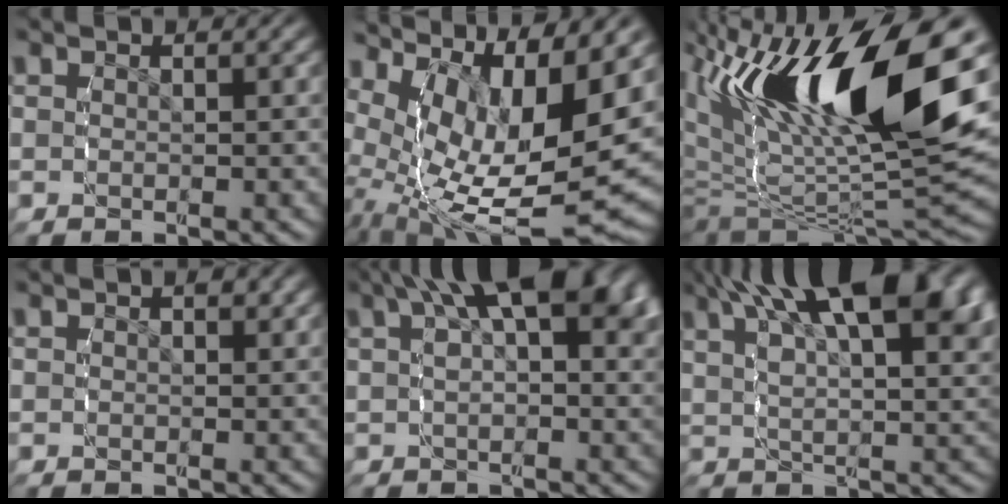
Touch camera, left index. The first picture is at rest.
{"total": 15.6, "force": [-1.9, 9.0, 12.6], "torque": [-0.222, -0.045, -0.008]}
{"total": 17.8, "force": [0.9, 9.8, 14.8], "torque": [-0.278, -0.018, 0.028]}
{"total": 0.7, "force": [0.1, 0.4, 0.5], "torque": [-0.009, -0.005, 0.004]}
{"total": 9.6, "force": [3.8, 4.0, 7.8], "torque": [-0.098, 0.023, 0.045]}
{"total": 12.5, "force": [5.6, 4.8, 10.1], "torque": [-0.148, 0.019, 0.081]}